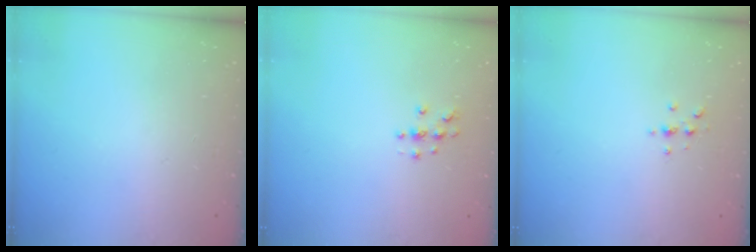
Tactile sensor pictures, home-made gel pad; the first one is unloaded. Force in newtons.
{"total": 4.2, "press": 4.2, "slide": 0.5}
{"total": 2.3, "press": 2.3, "slide": 0.2}